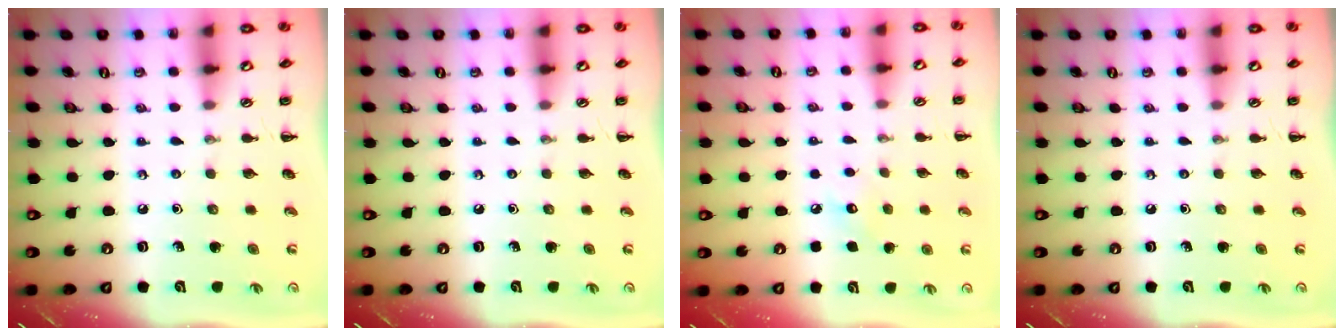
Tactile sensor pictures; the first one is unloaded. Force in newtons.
{"total": 0.0}
{"total": 6.7, "press": 6.5, "slide": 1.7}
{"total": 0.0}